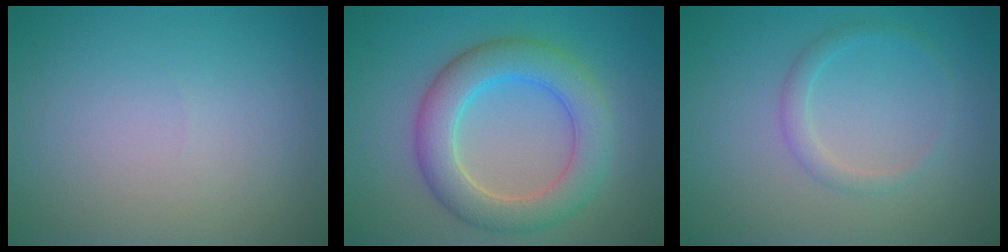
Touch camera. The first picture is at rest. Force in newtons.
{"total": 4.7, "press": 4.7, "slide": 0.5}
{"total": 1.5, "press": 1.5, "slide": 0.1}